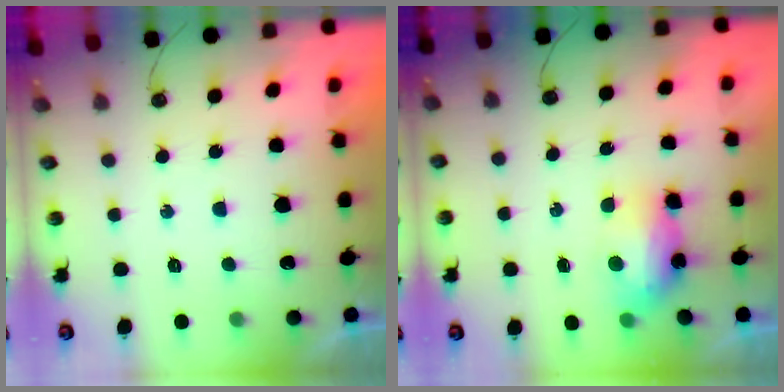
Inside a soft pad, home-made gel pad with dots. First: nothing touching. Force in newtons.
{"total": 7.7, "press": 7.6, "slide": 1.1}